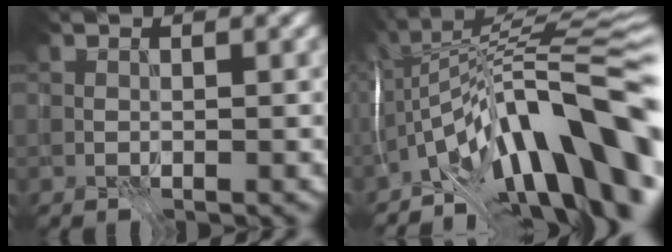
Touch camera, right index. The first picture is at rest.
{"total": 16.5, "force": [-6.5, 4.2, 14.6], "torque": [-0.194, 0.057, -0.123]}